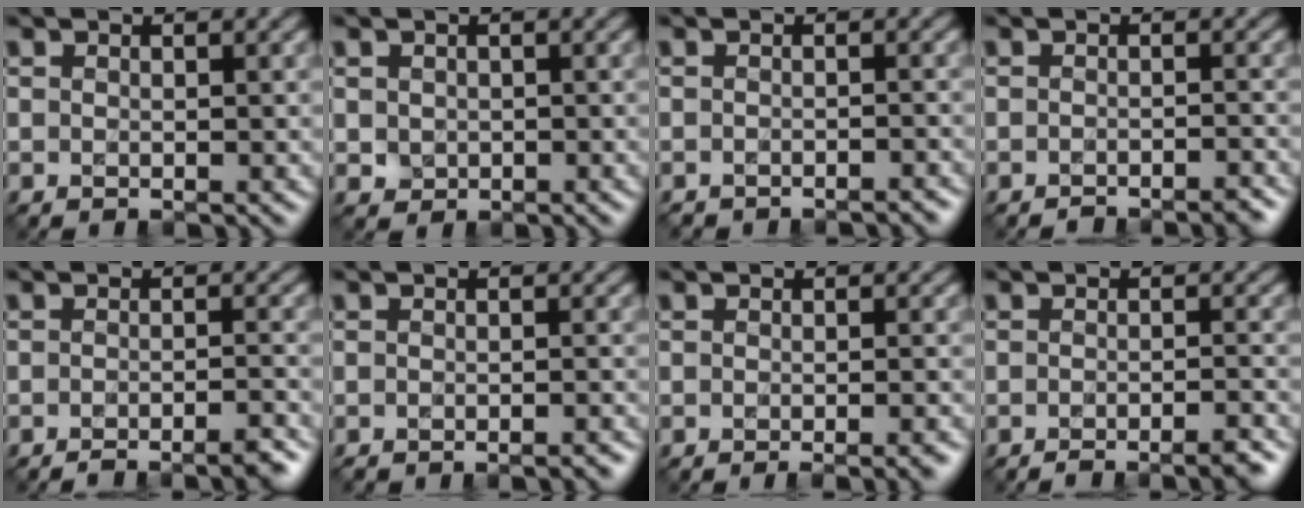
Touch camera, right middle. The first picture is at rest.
{"total": 1.2, "force": [0.1, 1.1, 0.4], "torque": [-0.006, -0.004, 0.003]}
{"total": 2.3, "force": [-2.3, 0.2, 0.1], "torque": [0.006, -0.001, -0.024]}
{"total": 2.0, "force": [-1.9, 0.3, 0.6], "torque": [0.001, 0.003, -0.027]}
{"total": 3.8, "force": [-3.1, 0.6, 2.2], "torque": [-0.026, 0.005, -0.046]}
{"total": 2.1, "force": [-1.9, 0.2, 0.8], "torque": [-0.007, -0.001, -0.026]}
{"total": 3.0, "force": [-1.8, 0.7, 2.3], "torque": [-0.016, 0.002, -0.023]}
{"total": 3.5, "force": [-2.8, 0.6, 2.1], "torque": [-0.025, 0.005, -0.043]}